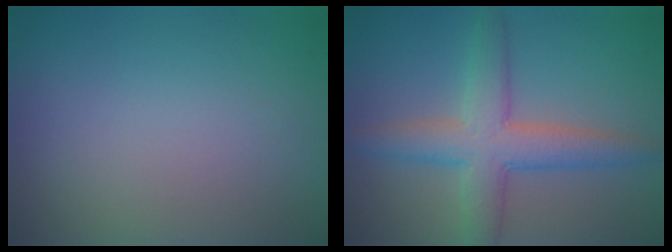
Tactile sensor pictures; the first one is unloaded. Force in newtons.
{"total": 5.5, "press": 5.5, "slide": 0.2}